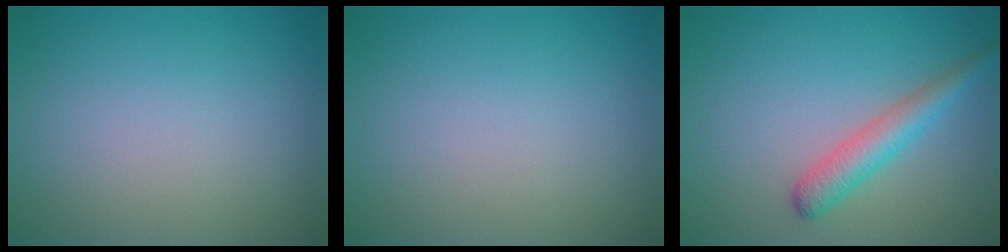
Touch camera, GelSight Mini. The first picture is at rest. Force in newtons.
{"total": 0.0}
{"total": 3.1, "press": 3.1, "slide": 0.1}